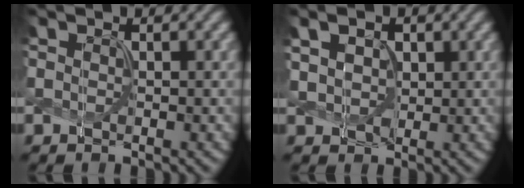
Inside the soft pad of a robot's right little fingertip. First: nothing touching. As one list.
[{"total": 4.0, "force": [1.0, 3.1, 2.4], "torque": [-0.078, 0.014, 0.021]}]